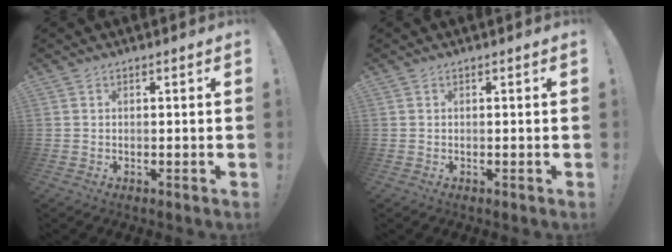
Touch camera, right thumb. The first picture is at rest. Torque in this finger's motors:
{"motor_torque": [0.00, 0.00, 0.00, 0.00, 0.02]}